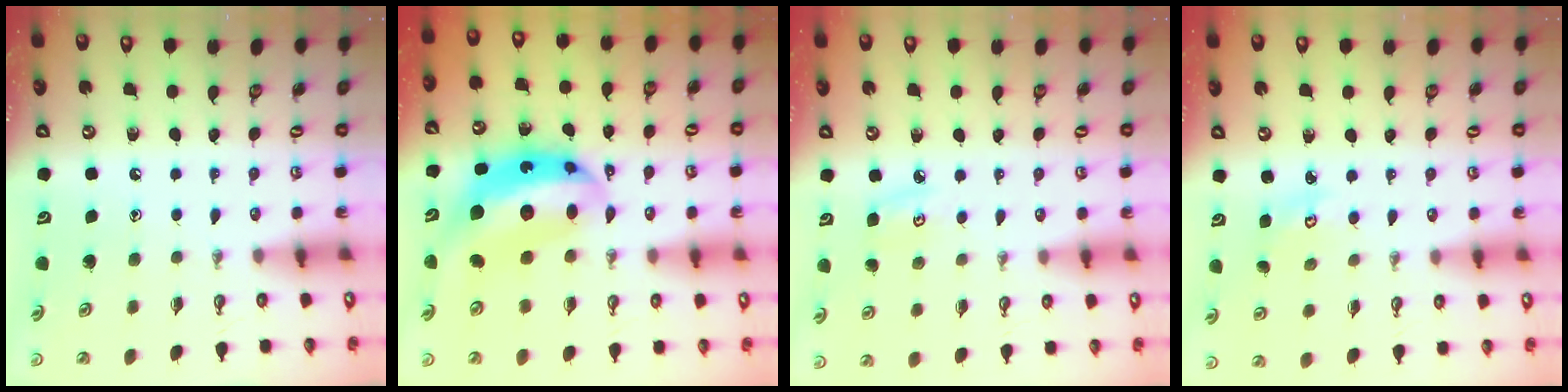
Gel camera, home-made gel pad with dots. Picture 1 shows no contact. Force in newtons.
{"total": 13.4, "press": 13.3, "slide": 1.3}
{"total": 3.8, "press": 3.8, "slide": 0.4}
{"total": 3.1, "press": 3.1, "slide": 0.3}